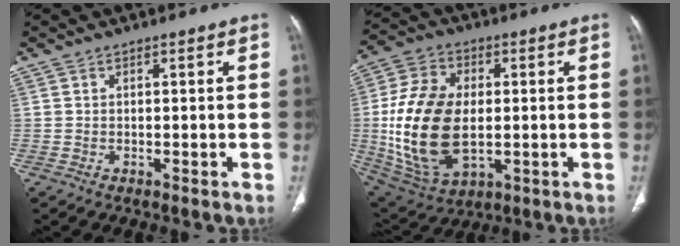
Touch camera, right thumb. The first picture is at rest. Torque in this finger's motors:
{"motor_torque": [2.10, 1.95, 2.50, -0.04, 0.32]}